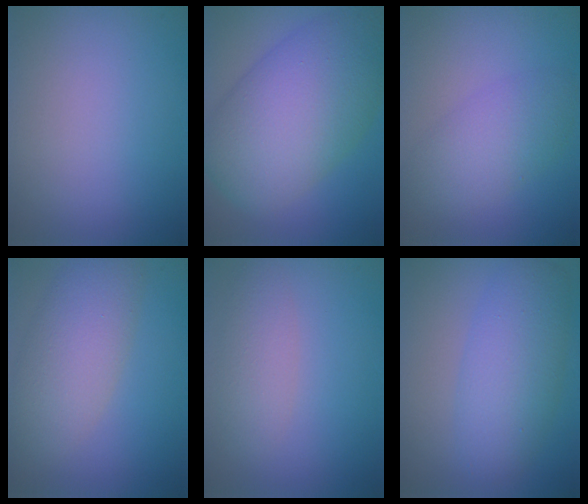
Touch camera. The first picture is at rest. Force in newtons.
{"total": 11.2, "press": 11.2, "slide": 0.4}
{"total": 4.1, "press": 4.1, "slide": 0.3}
{"total": 5.4, "press": 5.4, "slide": 0.2}
{"total": 2.3, "press": 2.3, "slide": 0.2}
{"total": 5.2, "press": 5.2, "slide": 0.2}